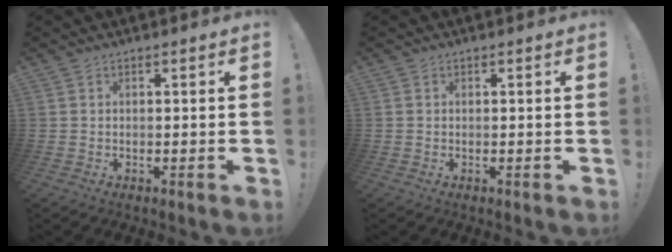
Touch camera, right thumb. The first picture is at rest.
{"total": 0.0}